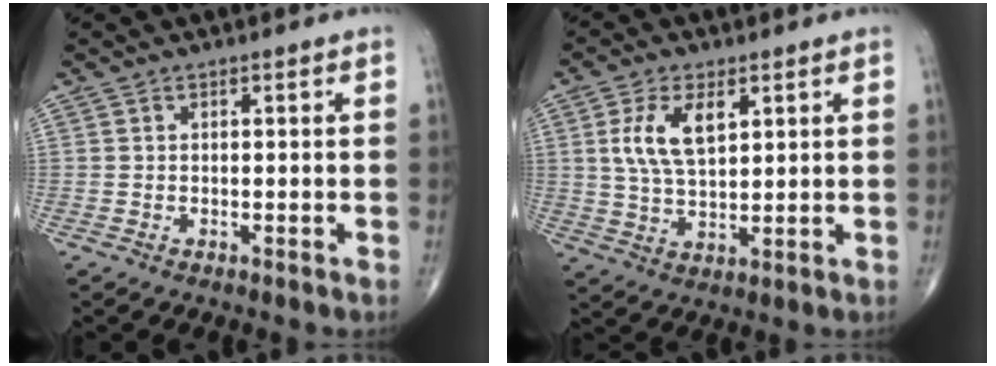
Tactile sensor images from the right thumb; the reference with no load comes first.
{"total": 8.8, "force": [2.9, 4.5, 7.0], "torque": [-0.132, -0.008, 0.060]}